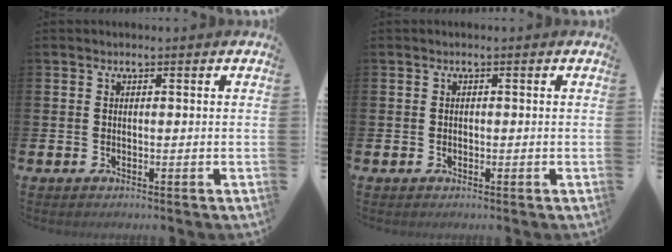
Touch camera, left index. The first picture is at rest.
{"total": 0.5, "force": [-0.1, 0.5, 0.1], "torque": [-0.008, 0.007, -0.003]}